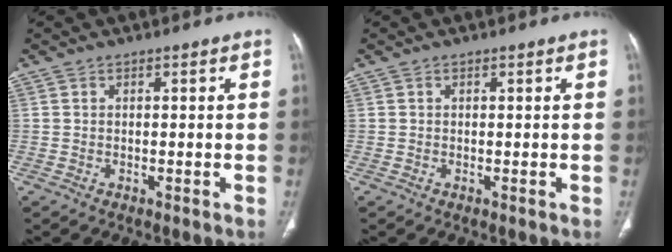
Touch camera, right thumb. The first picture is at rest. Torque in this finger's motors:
{"motor_torque": [0.01, -0.07, -0.58, 0.15, 0.08]}